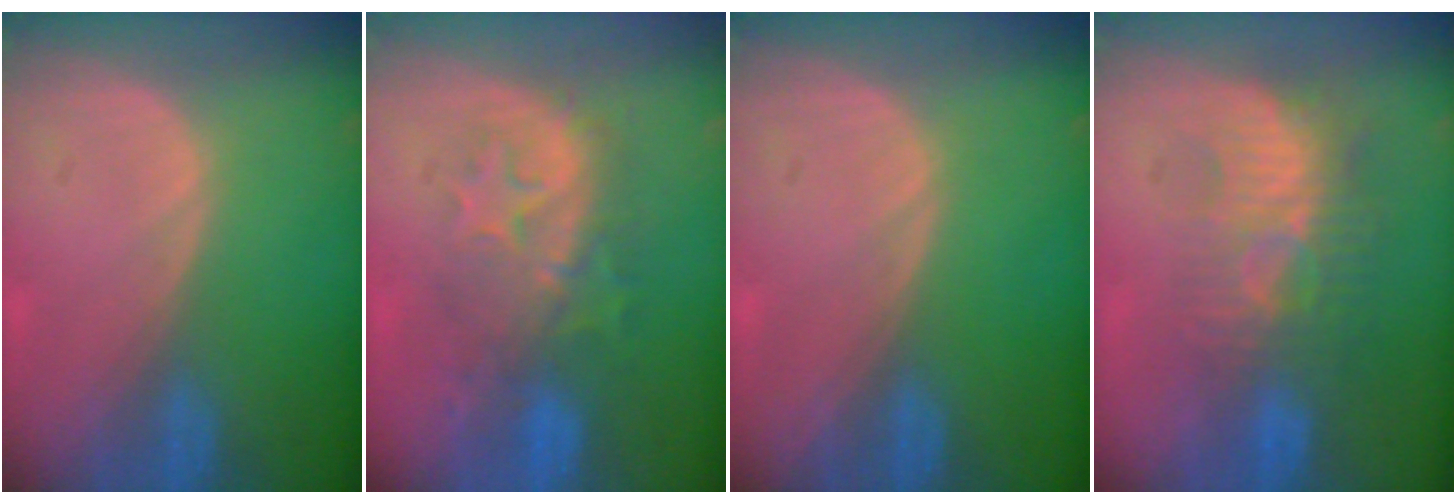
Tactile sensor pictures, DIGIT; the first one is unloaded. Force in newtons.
{"total": 8.3, "press": 8.2, "slide": 1.0}
{"total": 0.0}
{"total": 9.4, "press": 8.4, "slide": 4.1}